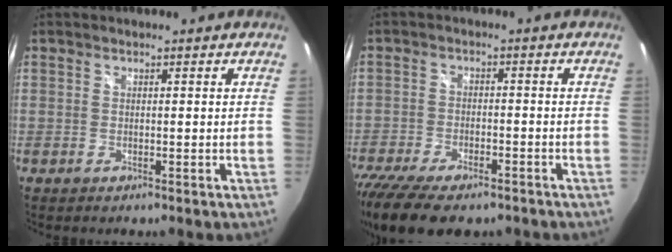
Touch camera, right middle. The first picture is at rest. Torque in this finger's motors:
{"motor_torque": [1.12, -1.02, 0.25, 0.19]}